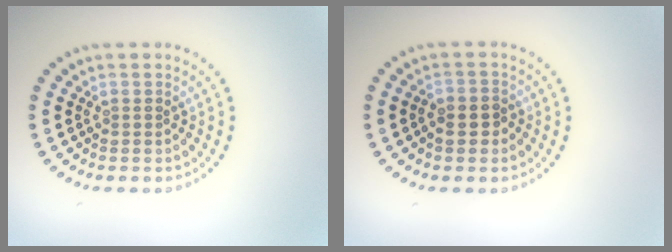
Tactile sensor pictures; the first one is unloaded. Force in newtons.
{"total": 2.1, "press": 2.0, "slide": 0.6}